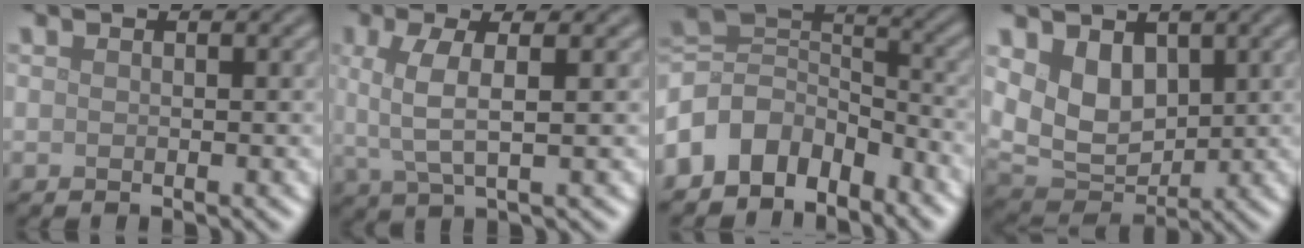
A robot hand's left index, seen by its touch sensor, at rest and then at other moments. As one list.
[{"total": 3.7, "force": [0.7, 1.1, 3.5], "torque": [-0.077, 0.002, 0.014]}, {"total": 6.7, "force": [-4.0, 4.4, 3.2], "torque": [-0.044, 0.007, -0.088]}, {"total": 5.2, "force": [1.6, 3.7, 3.3], "torque": [-0.068, -0.016, 0.035]}]